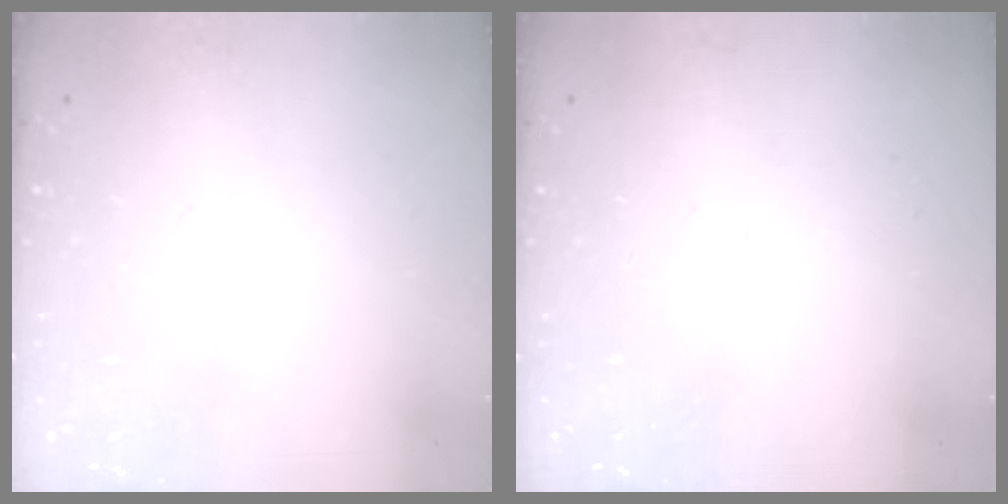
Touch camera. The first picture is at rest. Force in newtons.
{"total": 0.0}